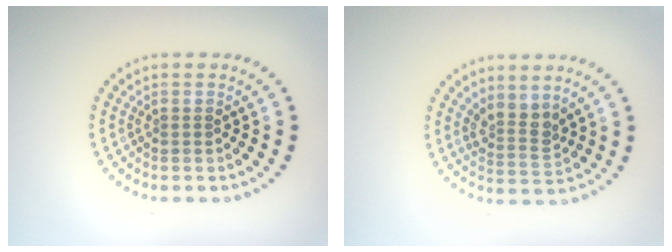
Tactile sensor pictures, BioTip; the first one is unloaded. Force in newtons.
{"total": 2.6, "press": 1.9, "slide": 1.7}